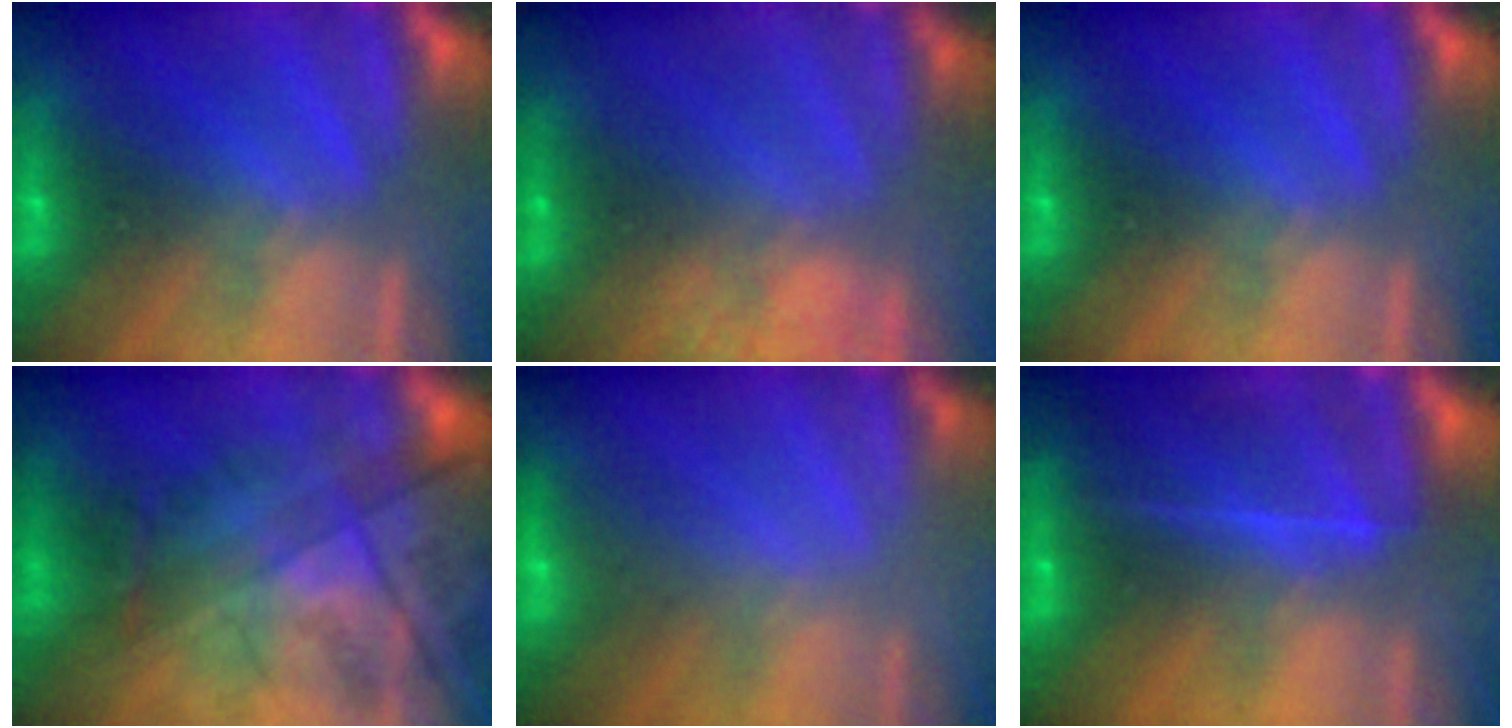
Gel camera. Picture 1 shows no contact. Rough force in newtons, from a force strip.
{"total": 5.5}
{"total": 0.0}
{"total": 10.9}
{"total": 2.1}
{"total": 7.4}